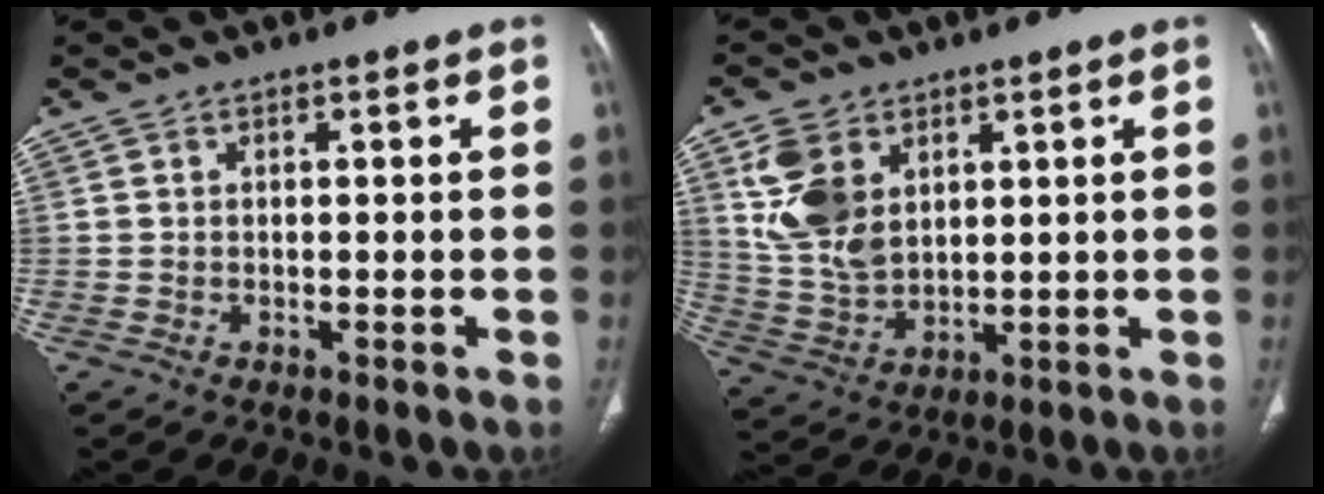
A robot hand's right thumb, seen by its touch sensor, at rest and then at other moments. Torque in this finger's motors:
{"motor_torque": [0.27, 1.22, 0.72, 0.87, 0.11]}